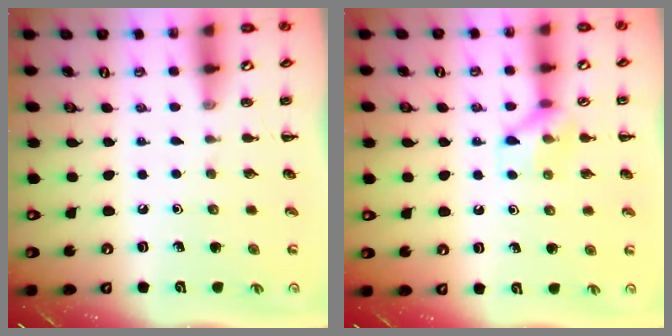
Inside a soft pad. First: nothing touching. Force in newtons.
{"total": 9.3, "press": 9.2, "slide": 1.3}